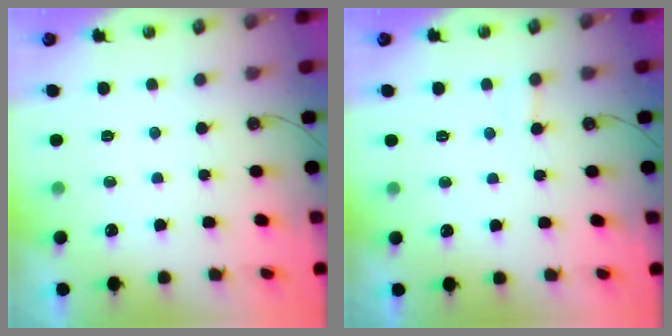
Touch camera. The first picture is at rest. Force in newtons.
{"total": 3.6, "press": 3.6, "slide": 0.3}